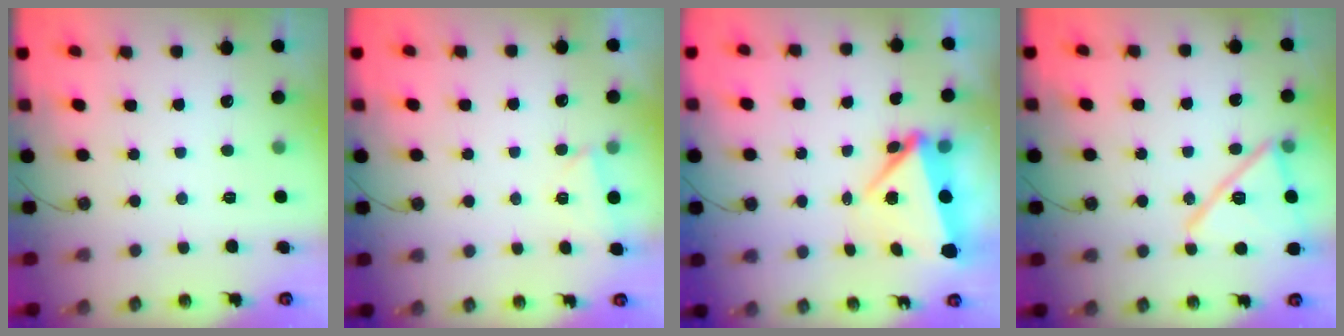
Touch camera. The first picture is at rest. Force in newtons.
{"total": 2.8, "press": 2.1, "slide": 1.8}
{"total": 5.5, "press": 5.4, "slide": 0.8}
{"total": 17.2, "press": 17.2, "slide": 0.3}